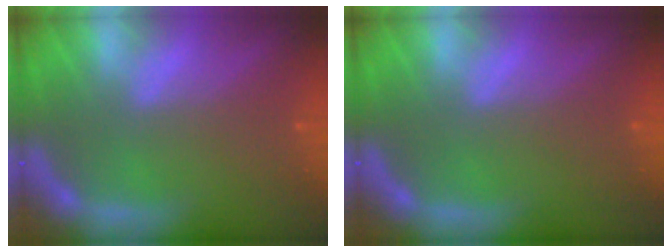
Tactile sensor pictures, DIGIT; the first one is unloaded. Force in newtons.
{"total": 0.0}